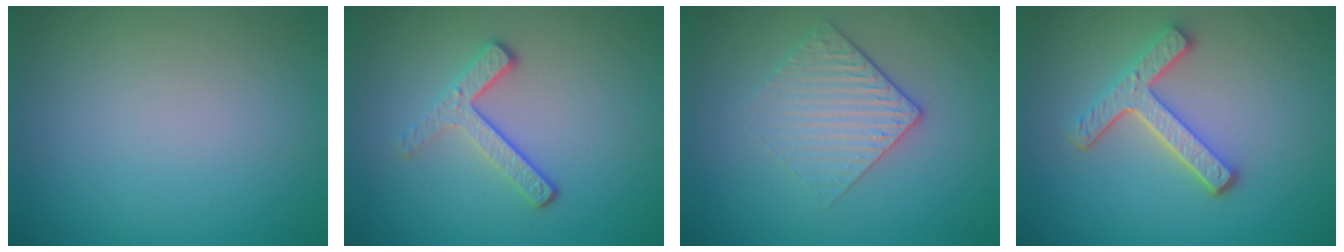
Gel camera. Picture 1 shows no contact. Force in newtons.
{"total": 3.0, "press": 2.2, "slide": 2.1}
{"total": 3.1, "press": 2.7, "slide": 1.7}
{"total": 4.2, "press": 3.3, "slide": 2.6}